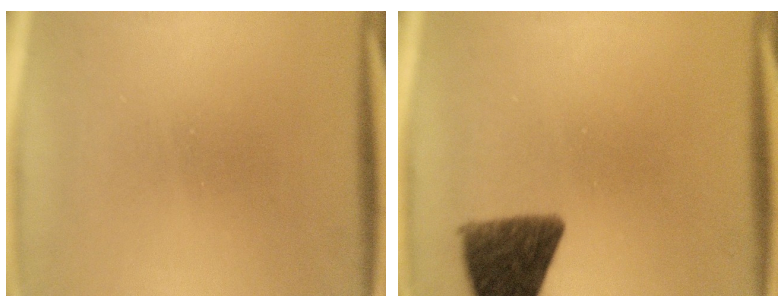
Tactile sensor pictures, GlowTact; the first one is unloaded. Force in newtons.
{"total": 10.6}